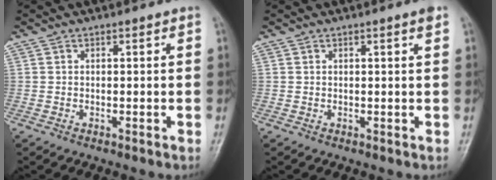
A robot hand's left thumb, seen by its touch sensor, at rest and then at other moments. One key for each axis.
{"total": 1.3, "fx": 0.8, "fy": -0.1, "fz": 1.0, "tx": -0.015, "ty": -0.003, "tz": 0.010}